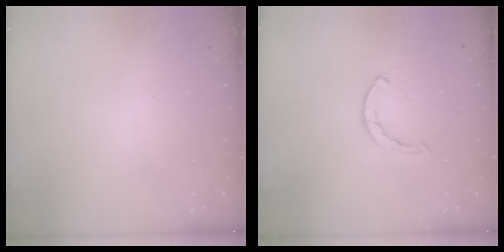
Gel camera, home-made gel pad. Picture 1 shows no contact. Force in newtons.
{"total": 0.7, "press": 0.6, "slide": 0.2}